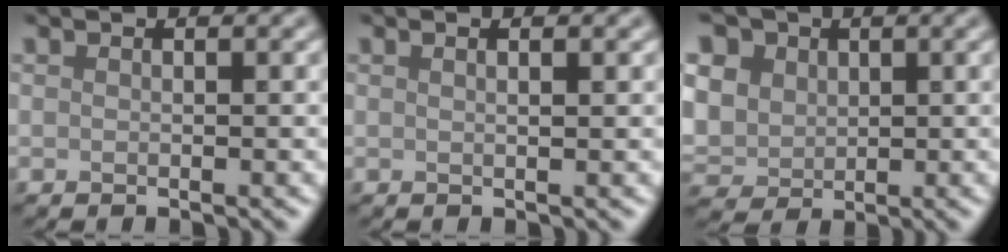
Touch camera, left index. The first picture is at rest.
{"total": 1.7, "force": [0.9, 0.7, 1.3], "torque": [-0.004, -0.002, -0.001]}
{"total": 10.8, "force": [4.3, 8.3, 5.3], "torque": [-0.117, 0.029, 0.055]}